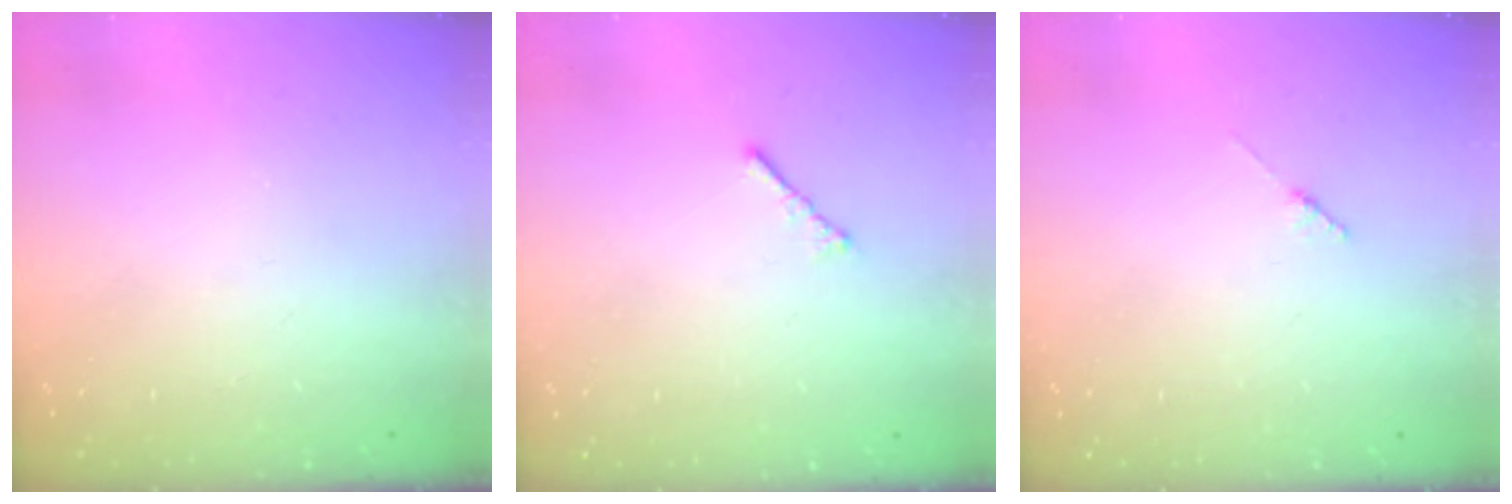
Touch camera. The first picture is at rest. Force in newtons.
{"total": 1.9, "press": 1.8, "slide": 0.5}
{"total": 1.8, "press": 1.7, "slide": 0.3}